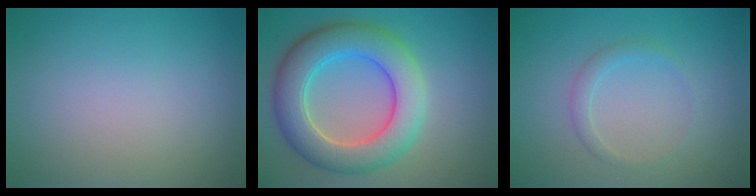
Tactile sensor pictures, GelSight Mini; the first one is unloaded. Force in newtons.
{"total": 8.0, "press": 8.0, "slide": 0.4}
{"total": 1.4, "press": 1.4, "slide": 0.1}